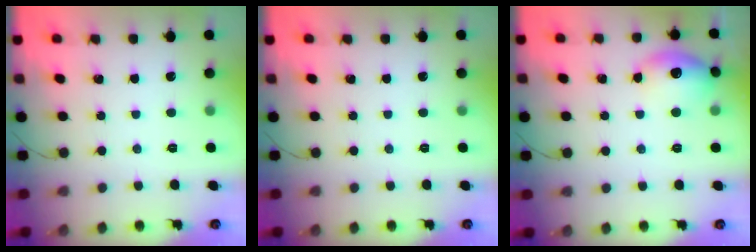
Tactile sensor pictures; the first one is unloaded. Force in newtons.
{"total": 0.0}
{"total": 10.7, "press": 10.6, "slide": 1.2}